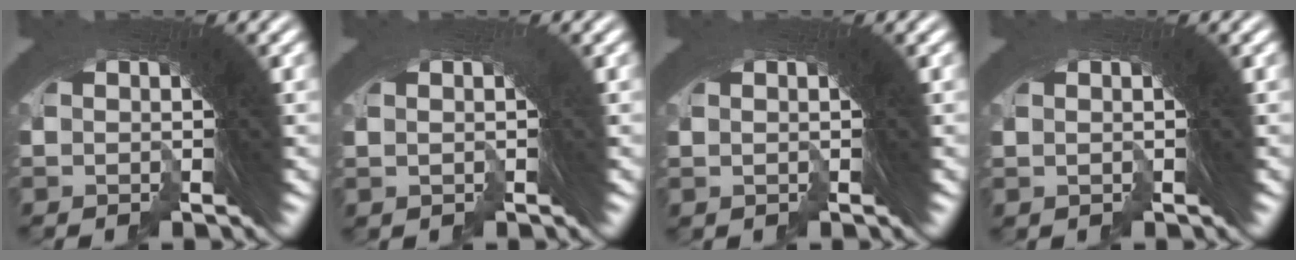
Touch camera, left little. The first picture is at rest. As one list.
[{"total": 0.7, "force": [-0.4, 0.2, -0.5], "torque": [0.002, 0.001, -0.004]}, {"total": 0.5, "force": [0.1, 0.4, 0.2], "torque": [-0.005, 0.002, 0.002]}, {"total": 0.0}]